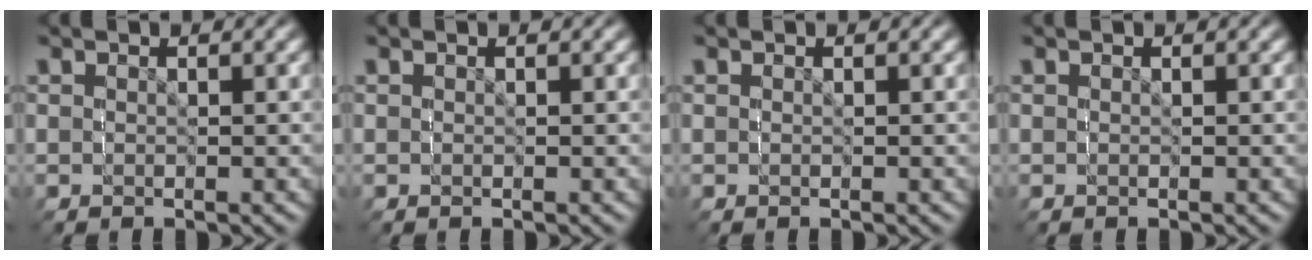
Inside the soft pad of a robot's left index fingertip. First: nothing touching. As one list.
[{"total": 0.0}, {"total": 0.0}, {"total": 0.0}]